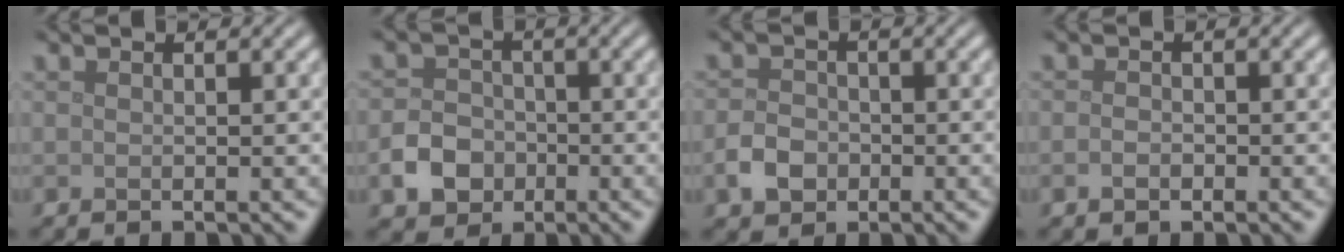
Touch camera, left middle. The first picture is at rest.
{"total": 3.6, "force": [-1.5, 3.0, 1.5], "torque": [-0.025, 0.001, -0.031]}
{"total": 2.7, "force": [-1.1, 2.1, 1.3], "torque": [-0.020, 0.002, -0.025]}
{"total": 1.0, "force": [-0.5, 0.7, 0.5], "torque": [-0.011, -0.001, -0.011]}